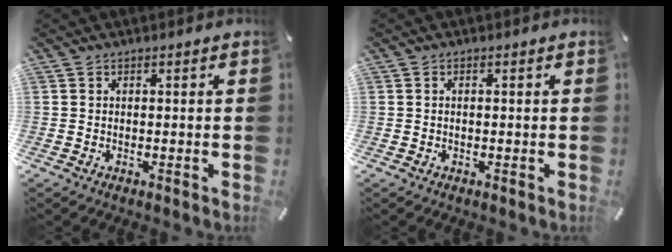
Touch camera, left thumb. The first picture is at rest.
{"total": 0.5, "force": [0.0, 0.2, 0.5], "torque": [-0.010, 0.001, -0.001]}